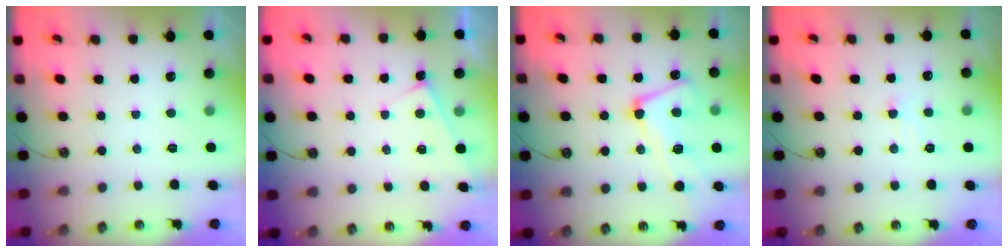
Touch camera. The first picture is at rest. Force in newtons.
{"total": 3.2, "press": 3.2, "slide": 0.3}
{"total": 7.3, "press": 7.1, "slide": 1.6}
{"total": 3.3, "press": 3.3, "slide": 0.6}